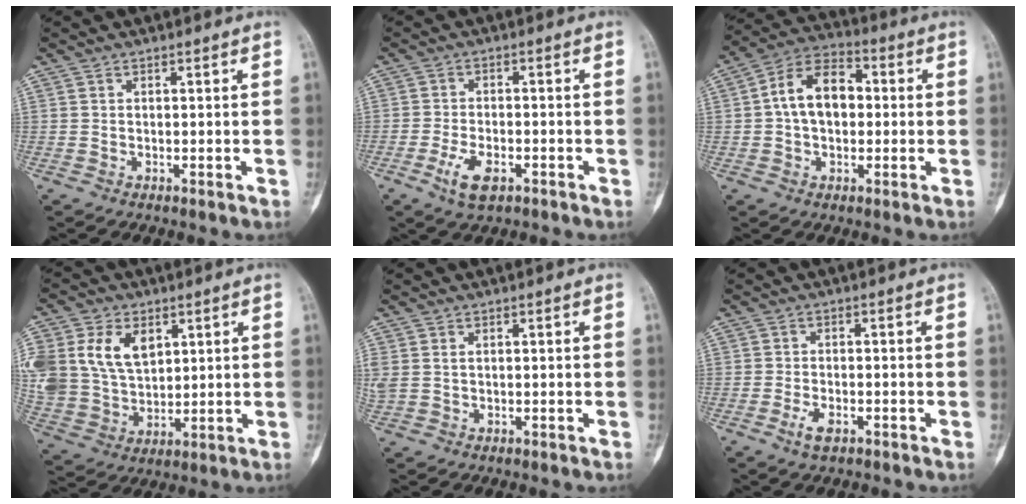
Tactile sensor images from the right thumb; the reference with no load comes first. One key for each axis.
{"total": 5.7, "fx": -2.8, "fy": 2.7, "fz": 4.2, "tx": -0.081, "ty": 0.007, "tz": -0.049}
{"total": 11.6, "fx": 0.7, "fy": 7.7, "fz": 8.6, "tx": -0.138, "ty": 0.030, "tz": 0.004}
{"total": 17.9, "fx": 5.9, "fy": 12.6, "fz": 11.2, "tx": -0.239, "ty": -0.002, "tz": 0.125}
{"total": 2.6, "fx": 0.7, "fy": 1.7, "fz": 1.9, "tx": -0.065, "ty": 0.013, "tz": 0.021}
{"total": 3.0, "fx": -1.6, "fy": 1.3, "fz": 2.2, "tx": -0.046, "ty": 0.005, "tz": -0.031}